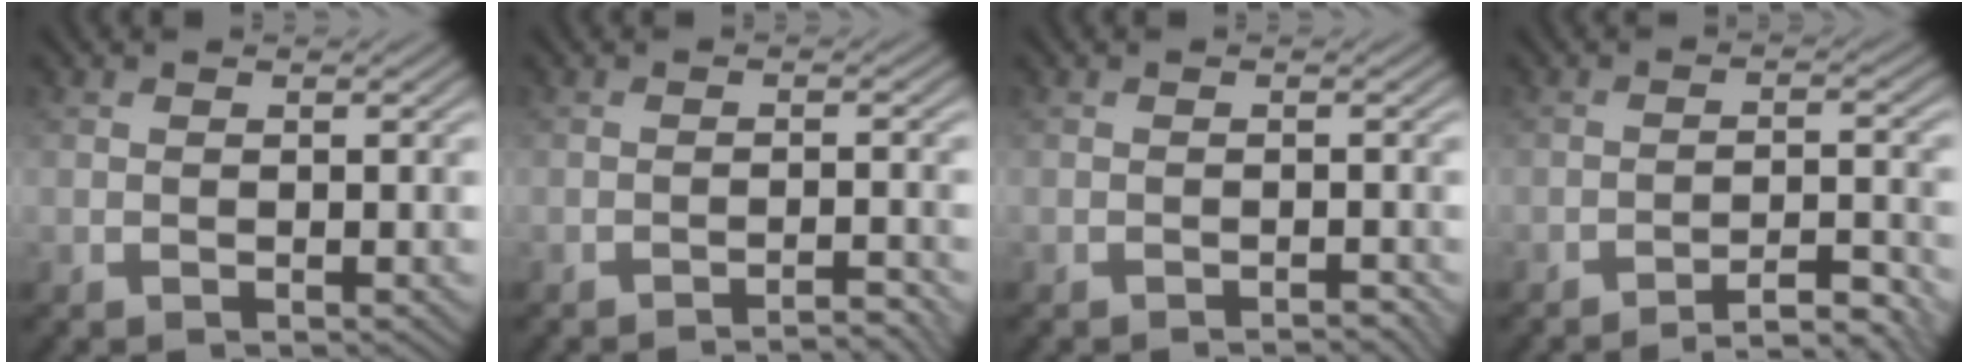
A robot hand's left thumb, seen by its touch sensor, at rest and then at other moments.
{"total": 2.8, "force": [-2.3, 0.2, 1.5], "torque": [-0.015, 0.012, -0.045]}
{"total": 1.0, "force": [-0.9, 0.1, 0.4], "torque": [0.003, 0.007, -0.016]}
{"total": 5.5, "force": [-4.5, 0.6, 3.0], "torque": [-0.043, 0.022, -0.071]}